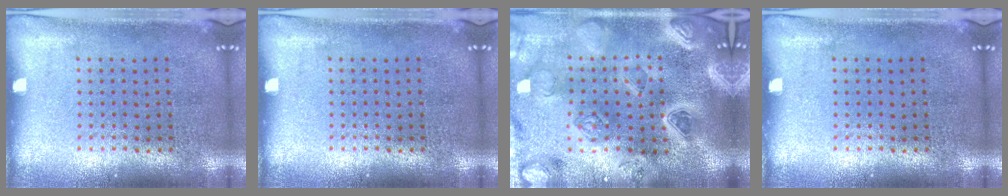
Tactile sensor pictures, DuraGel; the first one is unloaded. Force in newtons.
{"total": 0.0}
{"total": 4.8, "press": 4.1, "slide": 2.4}
{"total": 0.0}